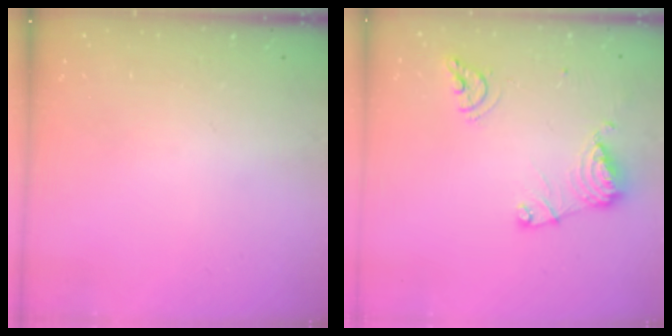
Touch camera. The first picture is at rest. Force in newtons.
{"total": 11.9, "press": 11.9, "slide": 1.3}